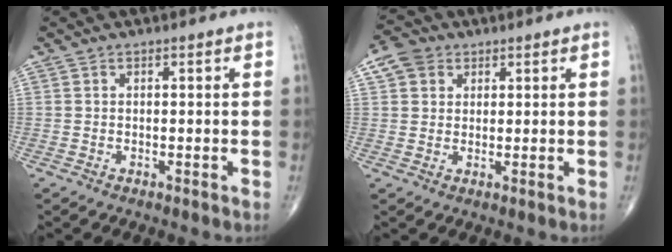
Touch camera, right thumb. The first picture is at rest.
{"total": 5.3, "force": [2.4, 4.2, 2.2], "torque": [-0.029, 0.005, 0.044]}